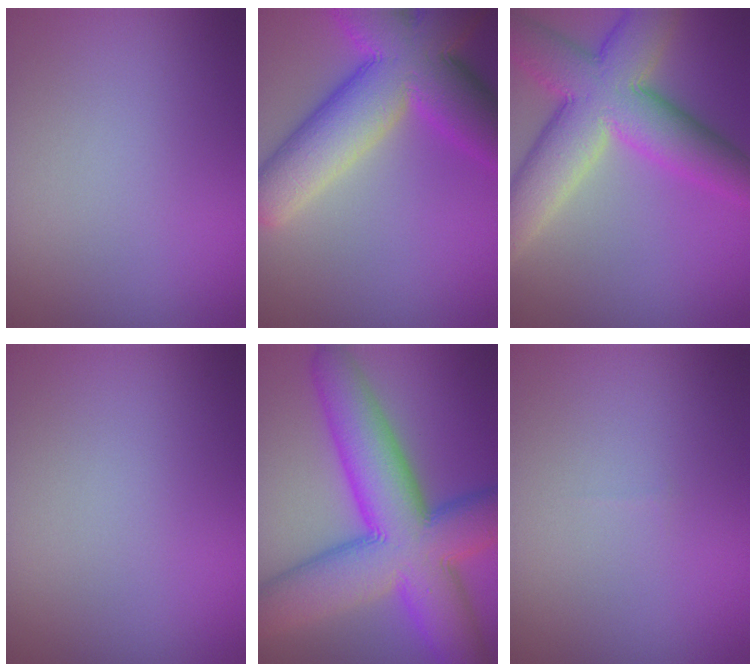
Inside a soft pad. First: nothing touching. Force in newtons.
{"total": 12.0, "press": 11.9, "slide": 0.7}
{"total": 10.8, "press": 10.8, "slide": 0.7}
{"total": 0.0}
{"total": 14.2, "press": 14.2, "slide": 0.1}
{"total": 0.0}